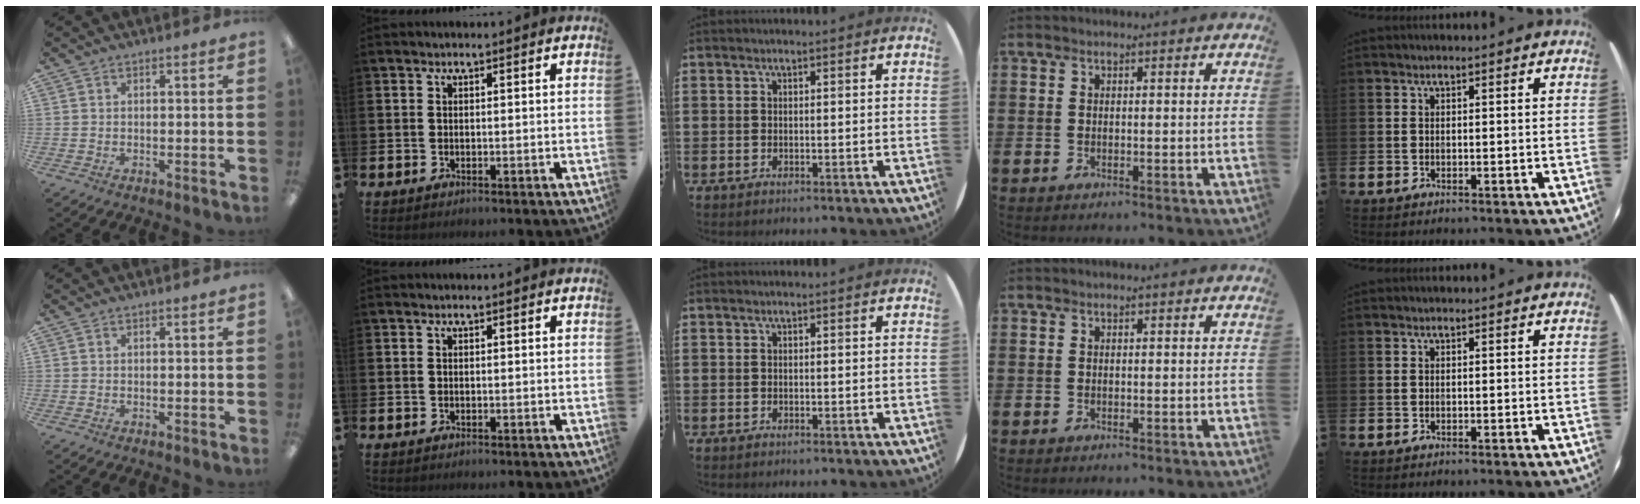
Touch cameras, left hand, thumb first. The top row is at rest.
{}